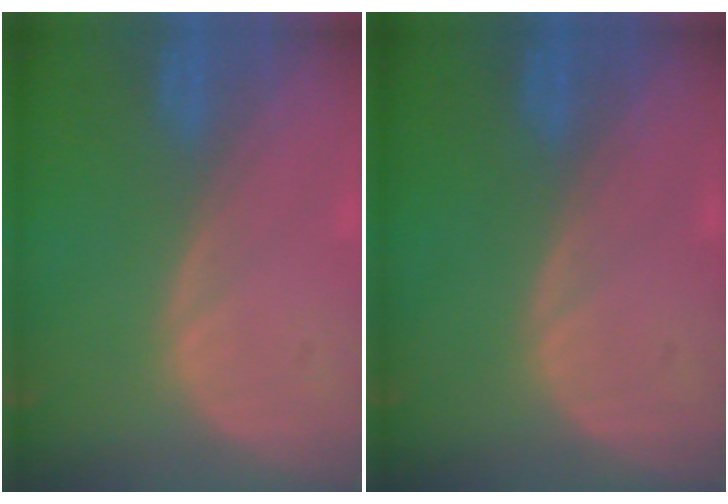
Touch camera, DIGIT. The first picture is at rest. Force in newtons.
{"total": 0.0}